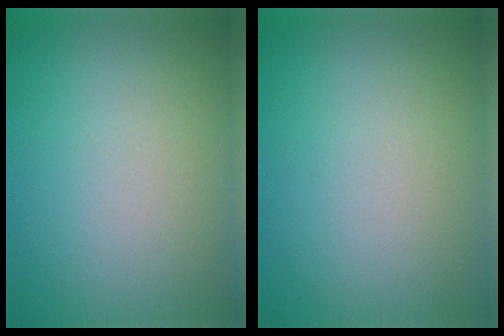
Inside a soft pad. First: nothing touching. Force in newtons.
{"total": 0.0}